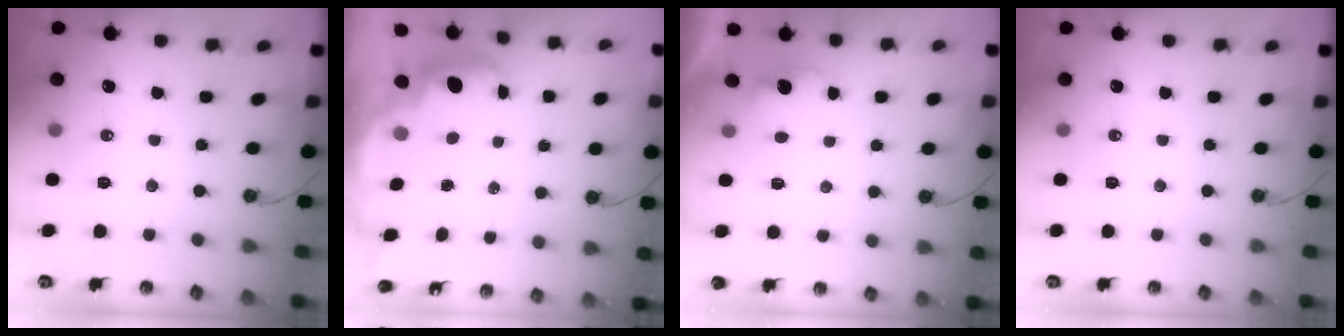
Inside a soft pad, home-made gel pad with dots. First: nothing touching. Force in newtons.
{"total": 4.8, "press": 4.8, "slide": 0.6}
{"total": 1.5, "press": 1.3, "slide": 0.8}
{"total": 0.0}